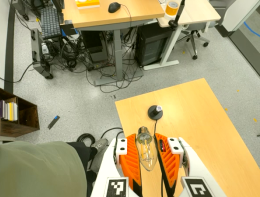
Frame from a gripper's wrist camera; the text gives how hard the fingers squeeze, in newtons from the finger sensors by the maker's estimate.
{"total": 19.4, "left": 20.8, "right": 18.1}